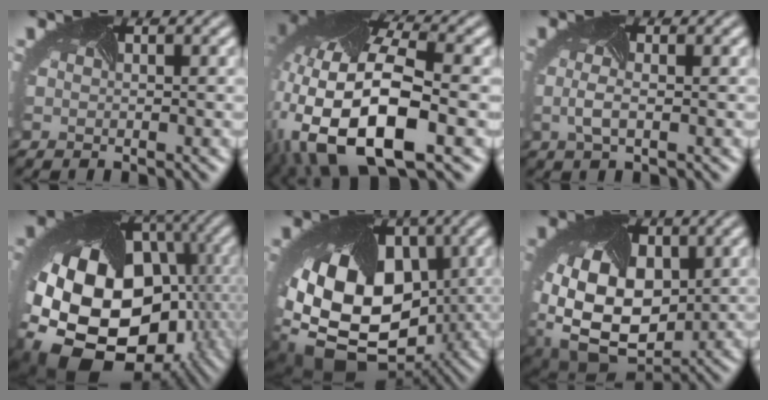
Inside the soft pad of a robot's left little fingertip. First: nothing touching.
{"total": 16.0, "force": [-5.0, 8.2, 12.8], "torque": [-0.272, -0.032, -0.073]}
{"total": 1.8, "force": [-0.4, 0.5, 1.7], "torque": [-0.043, -0.005, -0.009]}
{"total": 20.6, "force": [-5.6, 15.5, 12.3], "torque": [-0.232, -0.053, -0.075]}
{"total": 17.6, "force": [-2.0, 12.5, 12.2], "torque": [-0.223, -0.045, -0.016]}
{"total": 14.7, "force": [-0.2, 10.4, 10.3], "torque": [-0.199, -0.026, 0.012]}